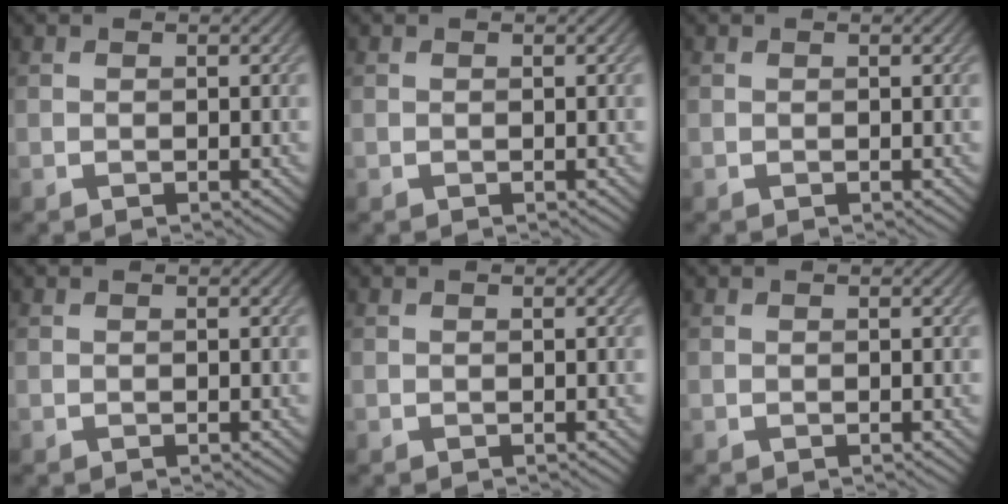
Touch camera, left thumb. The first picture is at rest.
{"total": 0.0}
{"total": 0.0}
{"total": 0.0}
{"total": 0.0}
{"total": 0.0}